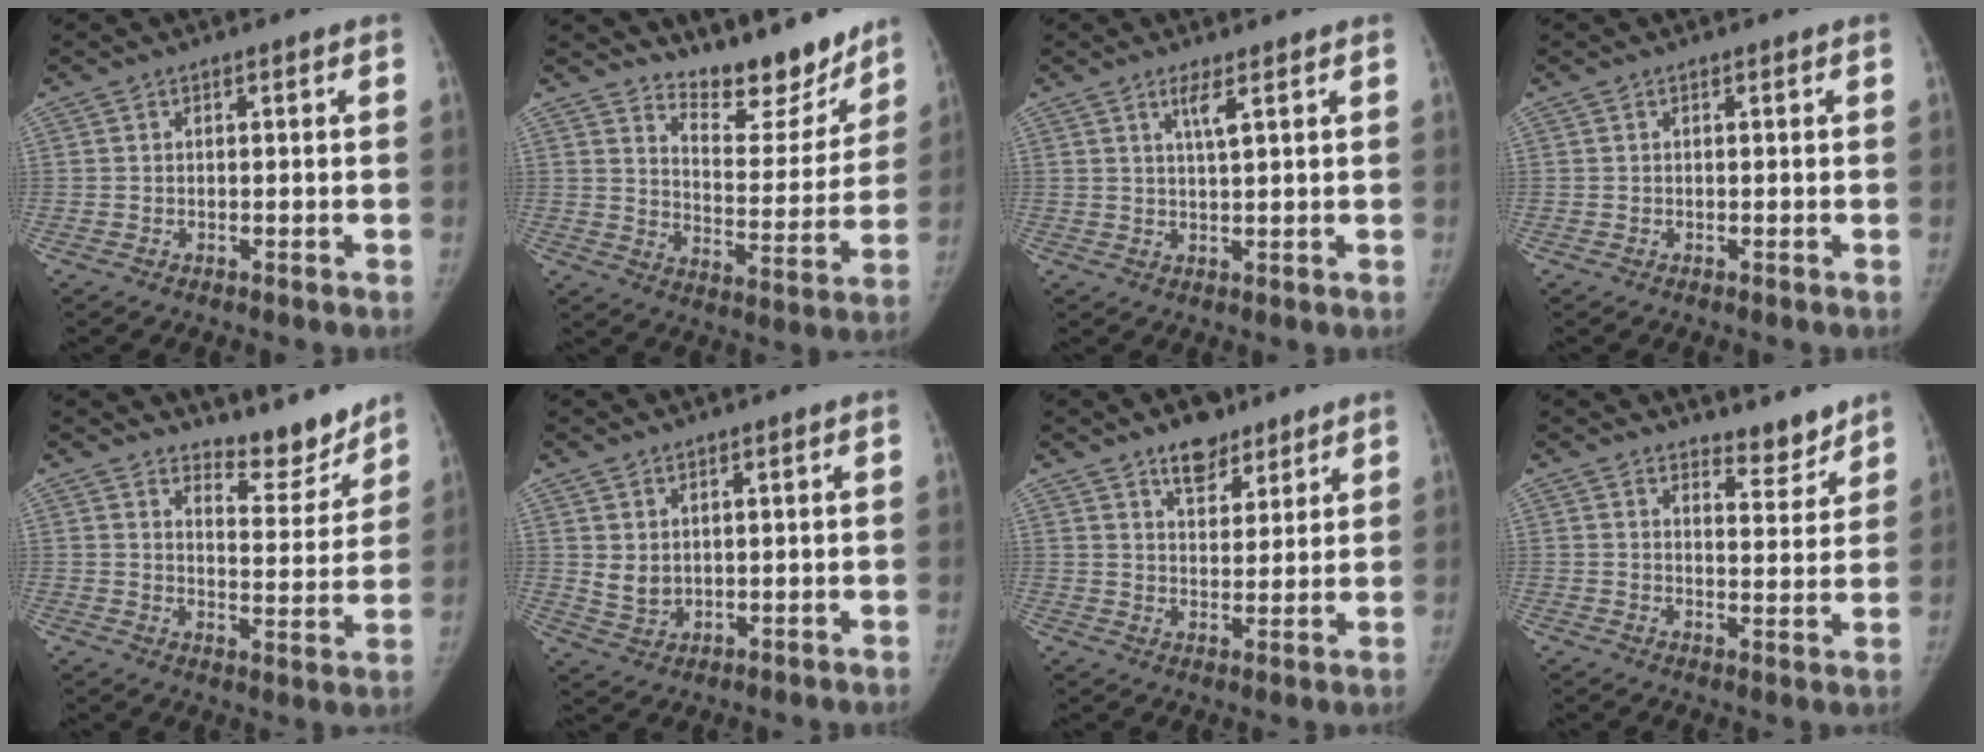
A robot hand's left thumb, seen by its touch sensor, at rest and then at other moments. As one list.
[{"total": 13.3, "force": [12.0, 4.3, 4.0], "torque": [-0.019, -0.102, 0.182]}, {"total": 2.8, "force": [1.6, 0.1, 2.3], "torque": [-0.048, -0.012, 0.032]}, {"total": 0.0}, {"total": 8.4, "force": [7.9, 2.4, 1.6], "torque": [0.008, -0.075, 0.120]}, {"total": 3.8, "force": [1.5, 2.7, 2.3], "torque": [-0.031, -0.018, 0.039]}, {"total": 7.2, "force": [5.2, 3.8, 3.3], "torque": [-0.021, -0.033, 0.086]}, {"total": 5.0, "force": [4.6, 1.5, 1.1], "torque": [0.006, -0.044, 0.072]}]